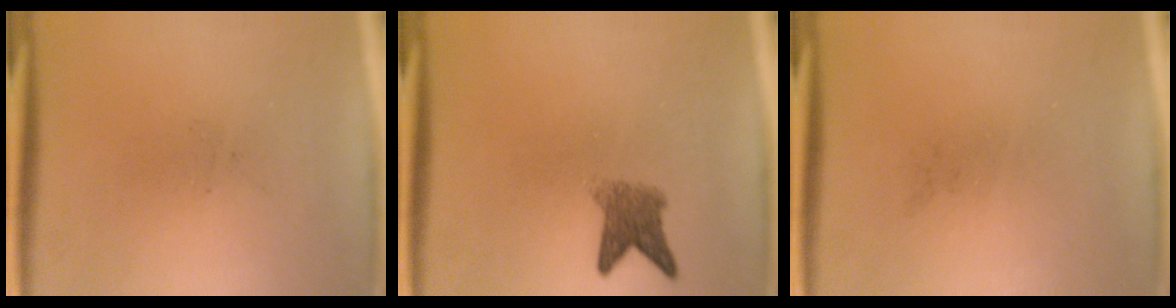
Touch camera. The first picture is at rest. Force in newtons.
{"total": 3.5}
{"total": 0.0}